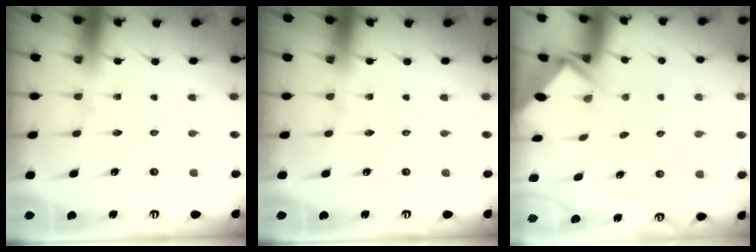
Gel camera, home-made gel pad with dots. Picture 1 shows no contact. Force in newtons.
{"total": 0.0}
{"total": 2.5, "press": 2.5, "slide": 0.2}